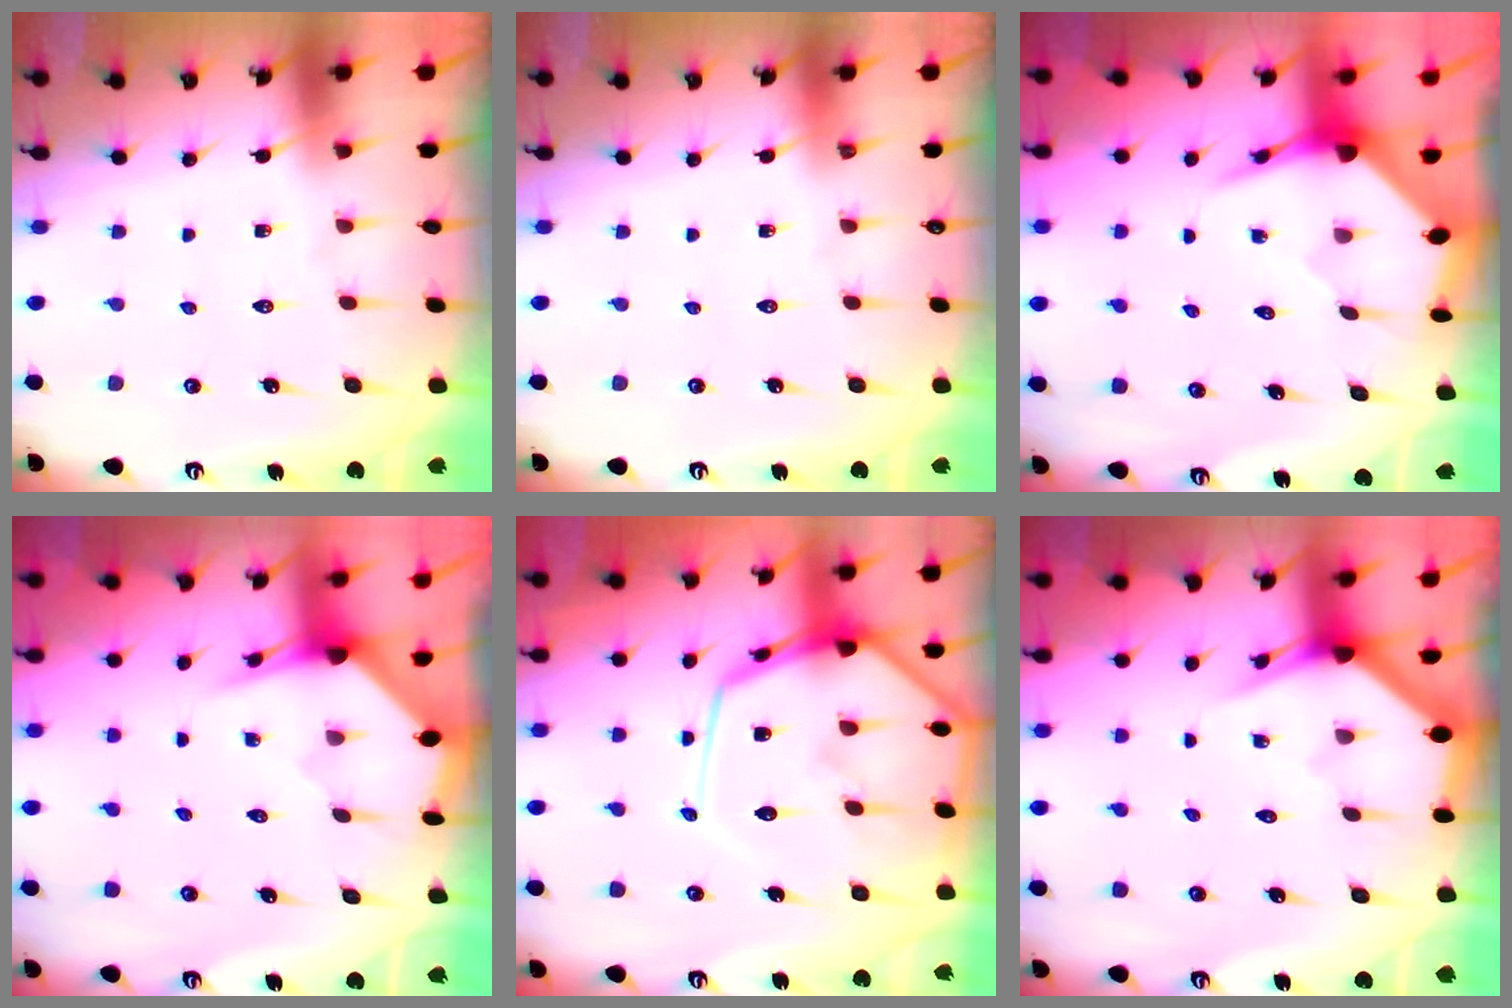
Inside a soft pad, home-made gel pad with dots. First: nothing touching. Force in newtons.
{"total": 0.0}
{"total": 3.7, "press": 3.6, "slide": 0.4}
{"total": 3.2, "press": 3.2, "slide": 0.3}
{"total": 19.7, "press": 19.7, "slide": 1.7}
{"total": 2.8, "press": 2.8, "slide": 0.1}